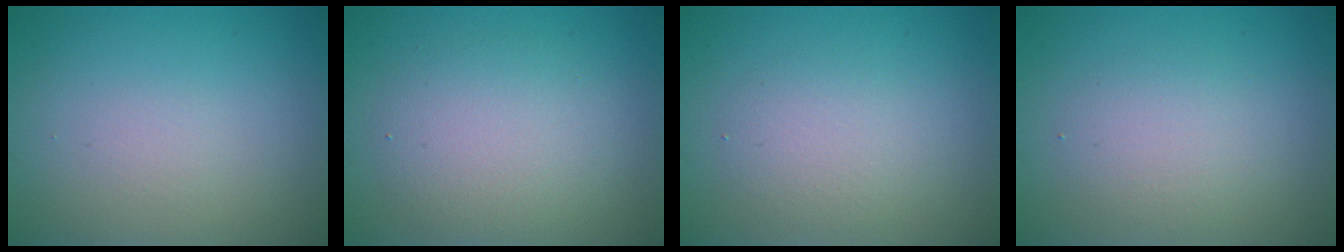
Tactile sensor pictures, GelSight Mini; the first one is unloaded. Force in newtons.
{"total": 4.3, "press": 4.3, "slide": 0.2}
{"total": 2.5, "press": 2.5, "slide": 0.1}
{"total": 2.3, "press": 2.3, "slide": 0.2}